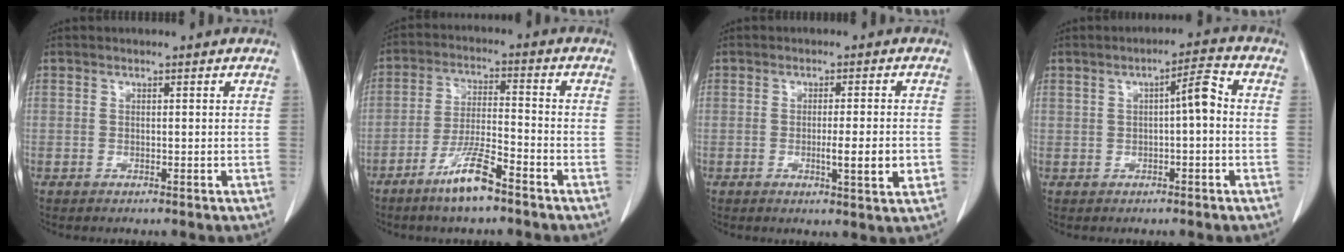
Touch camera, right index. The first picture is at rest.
{"total": 8.1, "force": [-5.5, 0.9, 5.9], "torque": [-0.117, -0.011, -0.106]}
{"total": 5.5, "force": [-1.2, 0.2, 5.3], "torque": [-0.079, -0.008, -0.017]}
{"total": 4.2, "force": [0.3, 0.8, 4.1], "torque": [-0.061, 0.017, 0.001]}